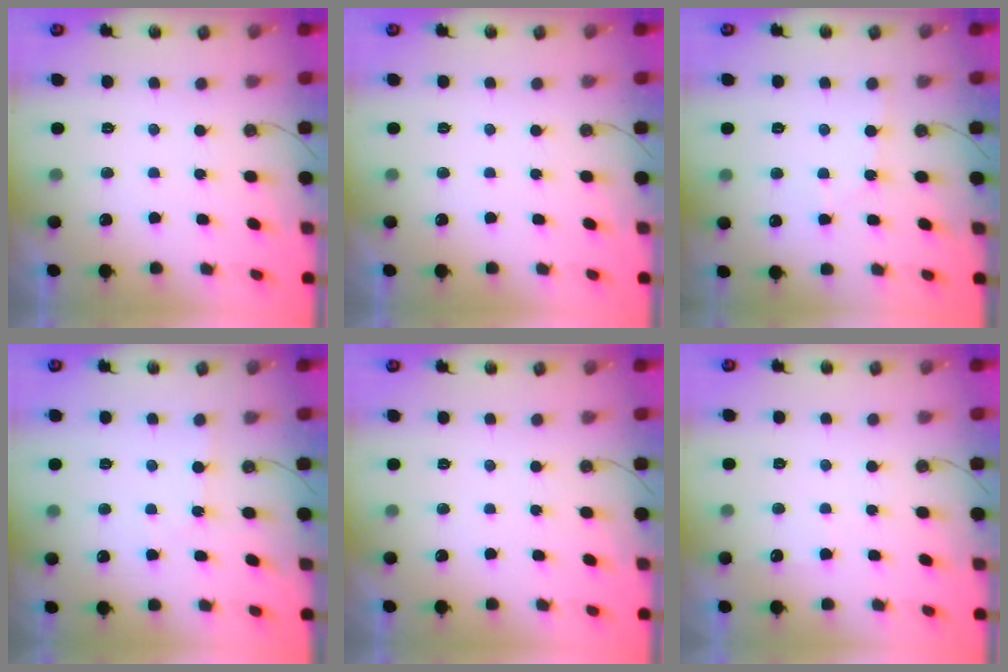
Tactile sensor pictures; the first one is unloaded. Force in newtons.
{"total": 0.0}
{"total": 3.3, "press": 3.2, "slide": 0.5}
{"total": 3.0, "press": 2.9, "slide": 0.4}
{"total": 0.0}
{"total": 4.2, "press": 4.2, "slide": 0.6}